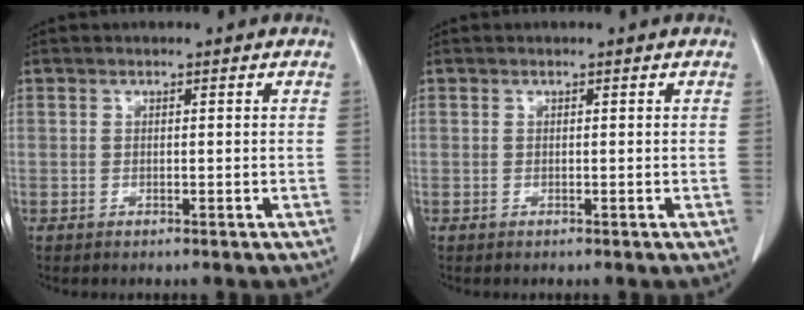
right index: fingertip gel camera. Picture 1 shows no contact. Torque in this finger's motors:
{"motor_torque": [0.00, 0.00, 0.00, 0.00]}